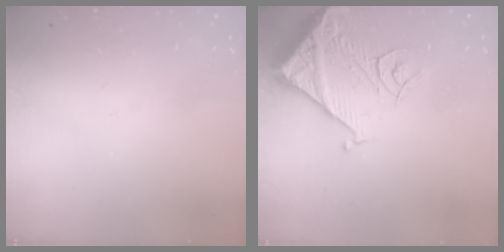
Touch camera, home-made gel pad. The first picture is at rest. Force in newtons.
{"total": 13.6, "press": 13.6, "slide": 1.6}